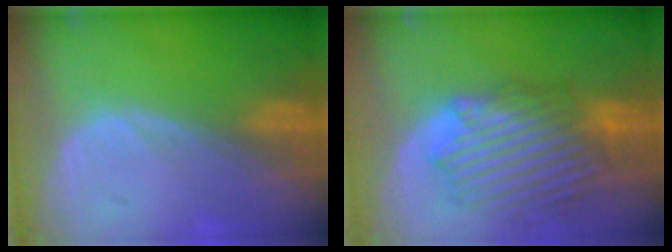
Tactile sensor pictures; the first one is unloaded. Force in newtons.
{"total": 9.3, "press": 9.3, "slide": 0.2}